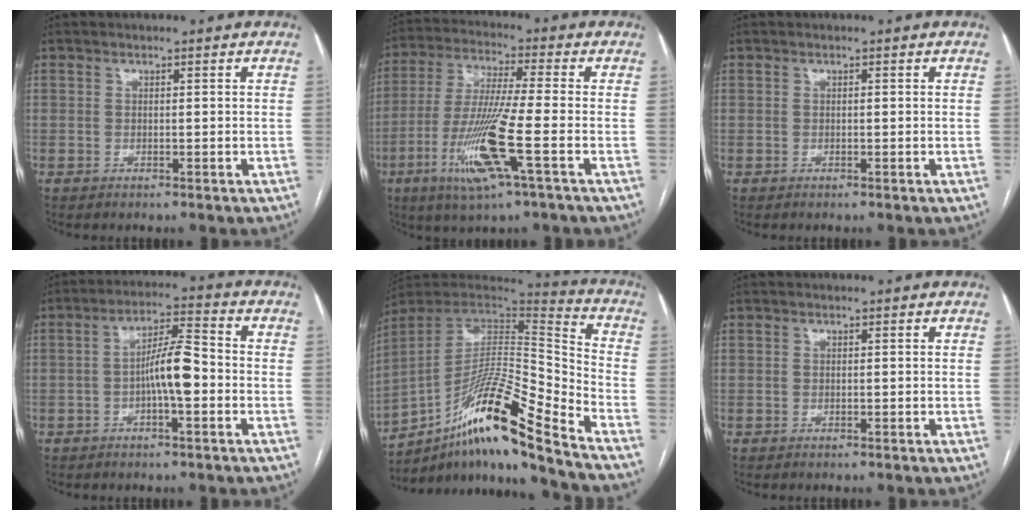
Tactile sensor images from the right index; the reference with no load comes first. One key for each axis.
{"total": 13.3, "fx": -4.8, "fy": 0.0, "fz": 12.4, "tx": -0.256, "ty": -0.020, "tz": -0.093}
{"total": 0.0}
{"total": 7.4, "fx": -1.4, "fy": 1.3, "fz": 7.1, "tx": -0.129, "ty": 0.017, "tz": -0.028}
{"total": 20.2, "fx": -14.1, "fy": 0.5, "fz": 14.6, "tx": -0.260, "ty": 0.004, "tz": -0.252}
{"total": 0.0}